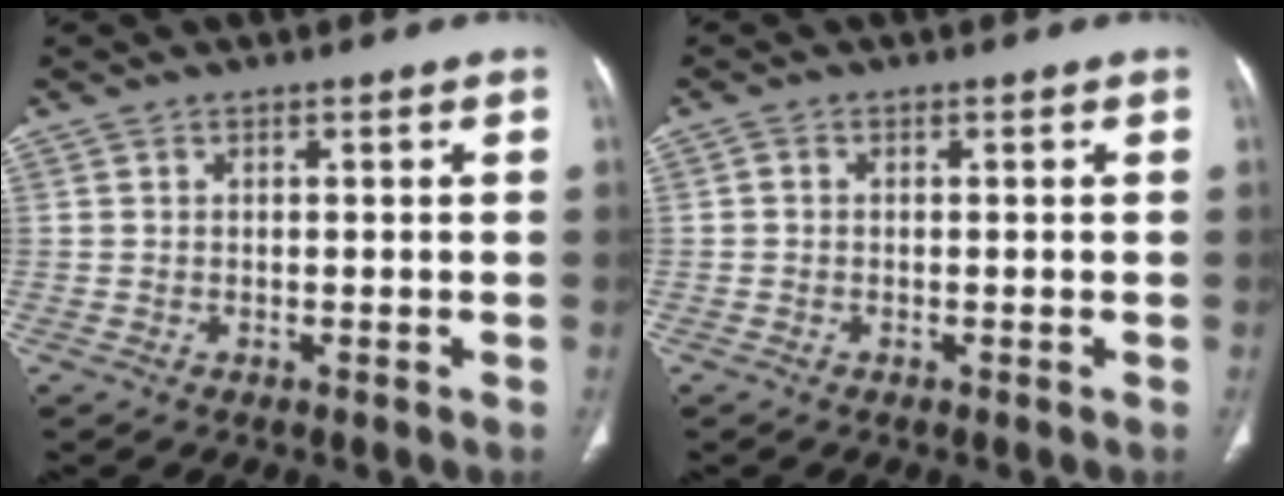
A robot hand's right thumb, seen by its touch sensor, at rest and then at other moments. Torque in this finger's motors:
{"motor_torque": [-0.55, -0.18, 0.15, -0.06, 0.00]}